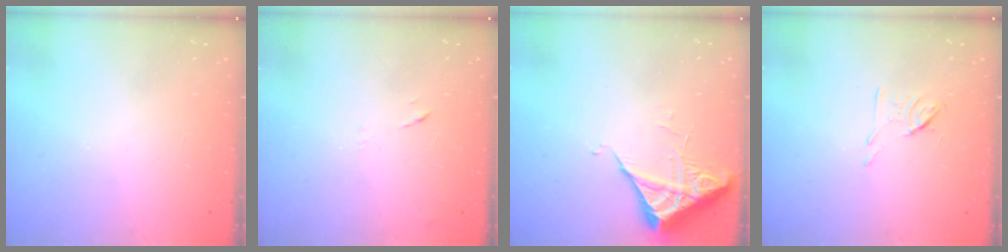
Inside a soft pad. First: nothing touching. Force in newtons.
{"total": 7.2, "press": 7.2, "slide": 0.6}
{"total": 5.4, "press": 5.4, "slide": 0.3}
{"total": 5.8, "press": 5.7, "slide": 1.2}